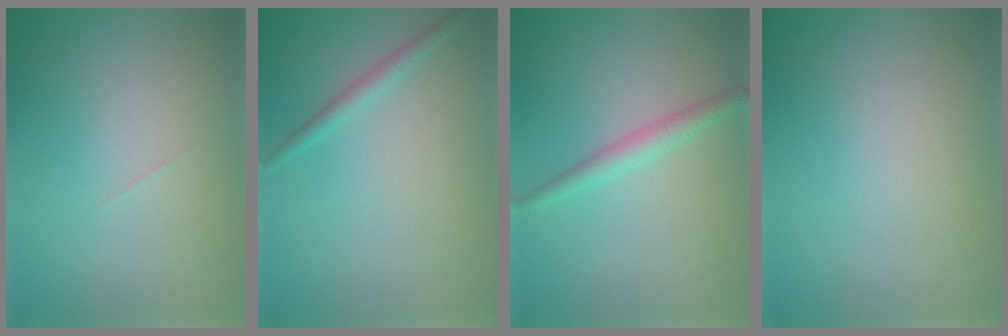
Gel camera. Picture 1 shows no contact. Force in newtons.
{"total": 1.4, "press": 1.4, "slide": 0.0}
{"total": 2.1, "press": 2.1, "slide": 0.1}
{"total": 0.0}